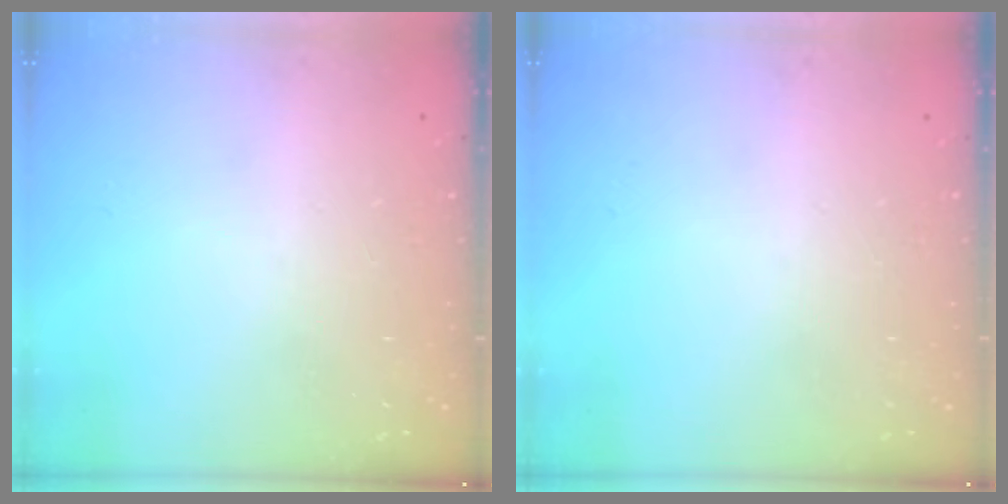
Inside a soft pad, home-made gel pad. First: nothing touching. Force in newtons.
{"total": 0.0}